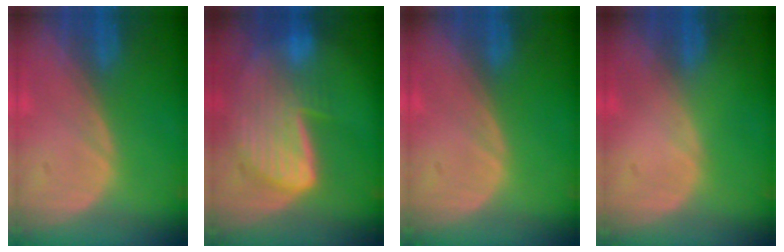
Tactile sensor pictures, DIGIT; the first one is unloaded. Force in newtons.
{"total": 8.5, "press": 7.7, "slide": 3.6}
{"total": 0.0}
{"total": 0.0}